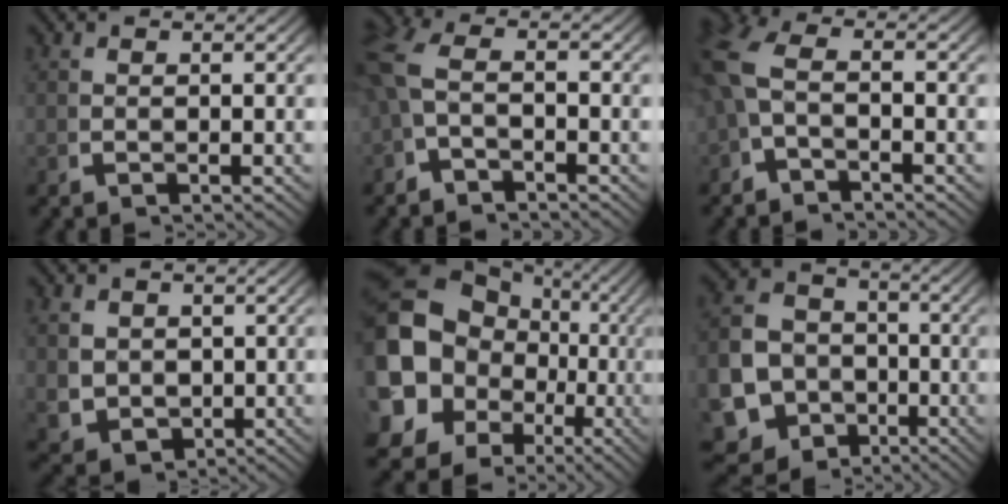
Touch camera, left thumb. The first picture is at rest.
{"total": 3.3, "force": [-0.8, 2.4, 2.1], "torque": [-0.058, -0.007, -0.014]}
{"total": 3.7, "force": [-0.7, 2.7, 2.4], "torque": [-0.063, -0.011, -0.012]}
{"total": 5.1, "force": [-0.3, 4.5, 2.4], "torque": [-0.063, -0.039, 0.020]}
{"total": 17.9, "force": [-1.4, 14.6, 10.3], "torque": [-0.242, -0.083, 0.007]}
{"total": 15.9, "force": [-5.6, 13.6, 6.1], "torque": [-0.131, -0.078, -0.086]}